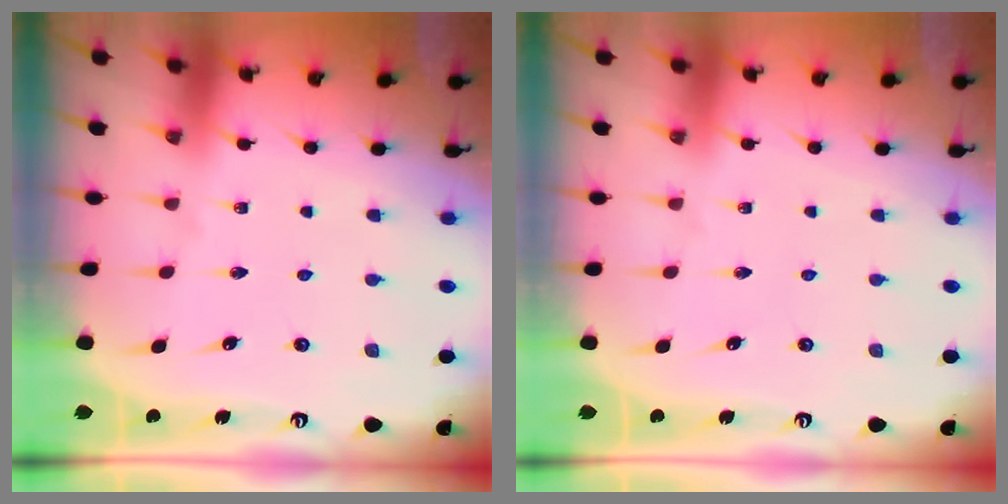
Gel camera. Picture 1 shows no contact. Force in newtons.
{"total": 0.0}